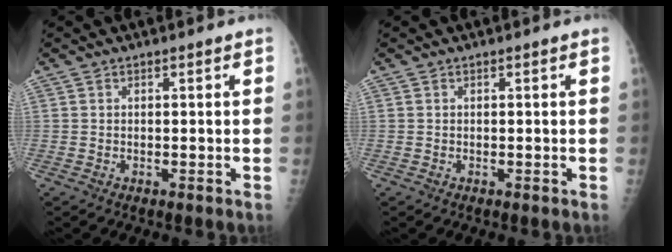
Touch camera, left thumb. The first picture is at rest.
{"total": 0.0}